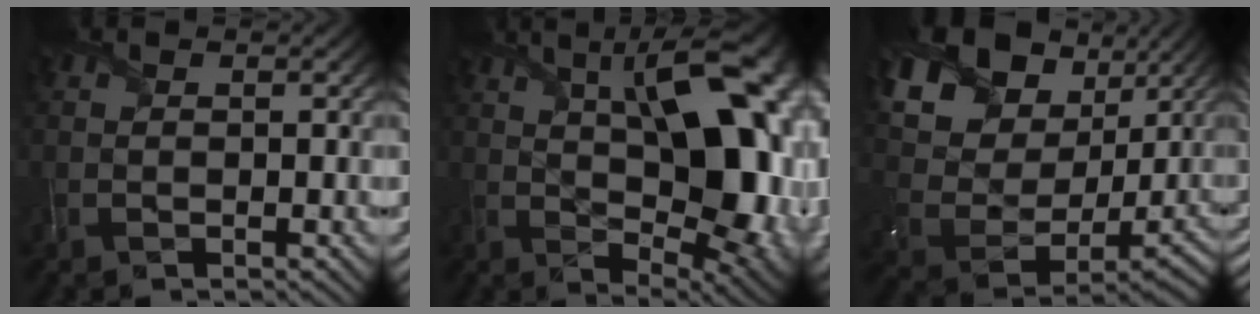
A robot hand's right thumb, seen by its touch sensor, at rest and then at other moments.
{"total": 18.1, "force": [3.3, 8.2, 15.8], "torque": [-0.208, 0.036, 0.036]}
{"total": 18.3, "force": [9.3, 12.4, 9.8], "torque": [-0.236, 0.042, 0.178]}